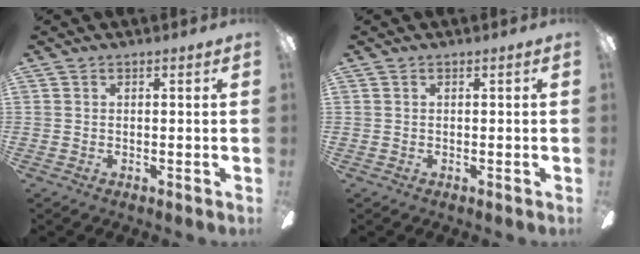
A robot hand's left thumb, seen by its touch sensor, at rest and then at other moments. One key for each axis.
{"total": 0.0}